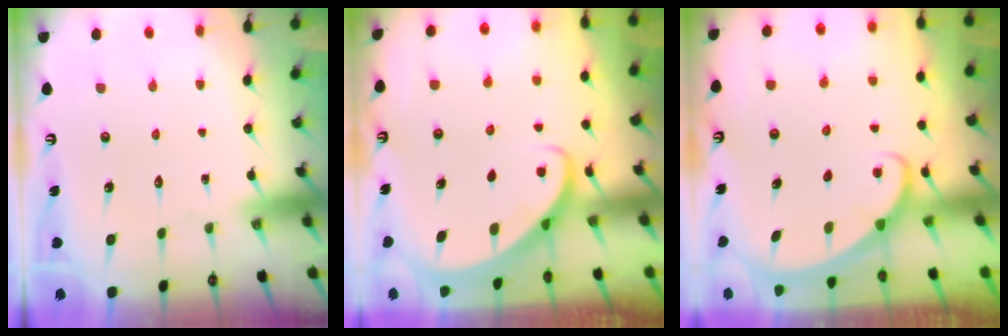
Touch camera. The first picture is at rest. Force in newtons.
{"total": 2.8, "press": 2.8, "slide": 0.2}
{"total": 1.6, "press": 1.6, "slide": 0.1}